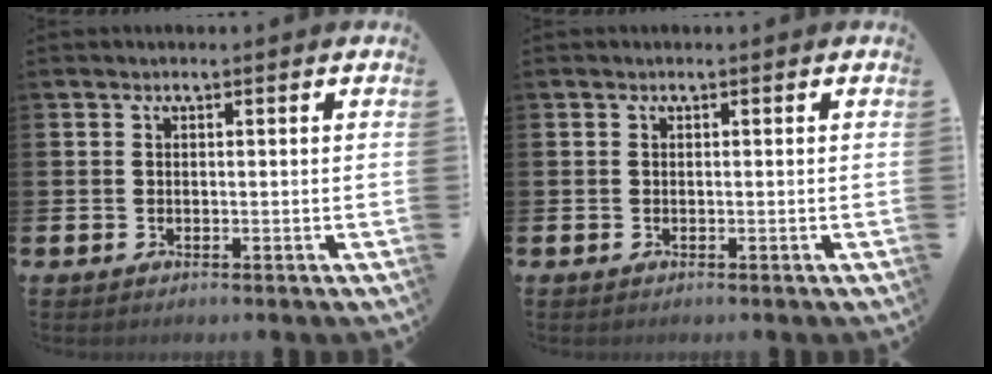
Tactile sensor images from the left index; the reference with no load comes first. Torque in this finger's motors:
{"motor_torque": [0.00, 0.00, 0.00, 0.00]}